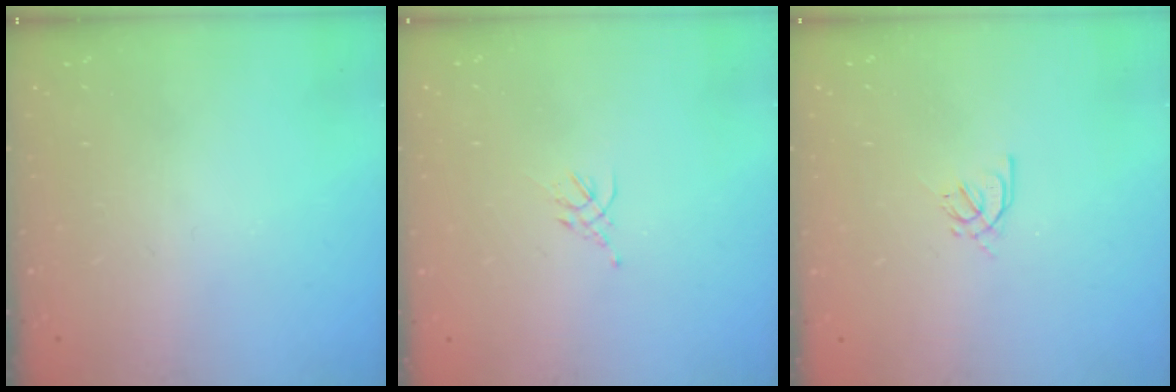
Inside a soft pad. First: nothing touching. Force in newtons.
{"total": 1.5, "press": 1.4, "slide": 0.6}
{"total": 2.9, "press": 2.8, "slide": 0.8}